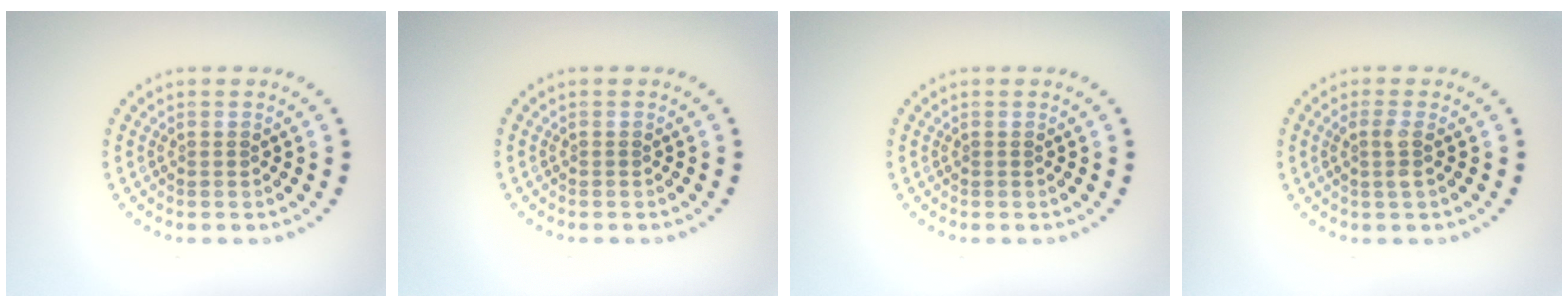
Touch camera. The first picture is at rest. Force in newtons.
{"total": 0.0}
{"total": 0.0}
{"total": 1.5, "press": 1.2, "slide": 0.9}